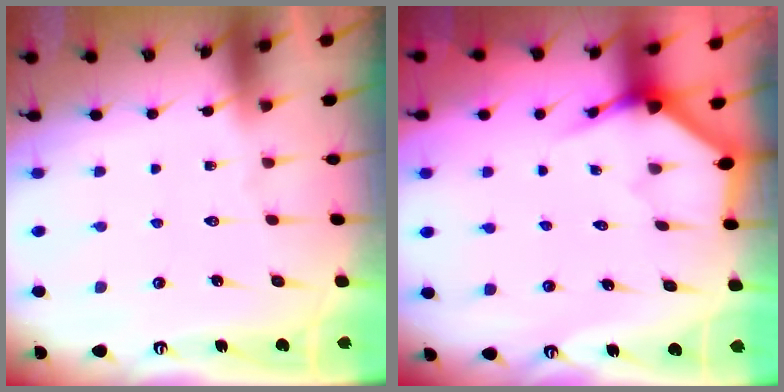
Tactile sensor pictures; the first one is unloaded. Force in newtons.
{"total": 3.6, "press": 3.6, "slide": 0.2}